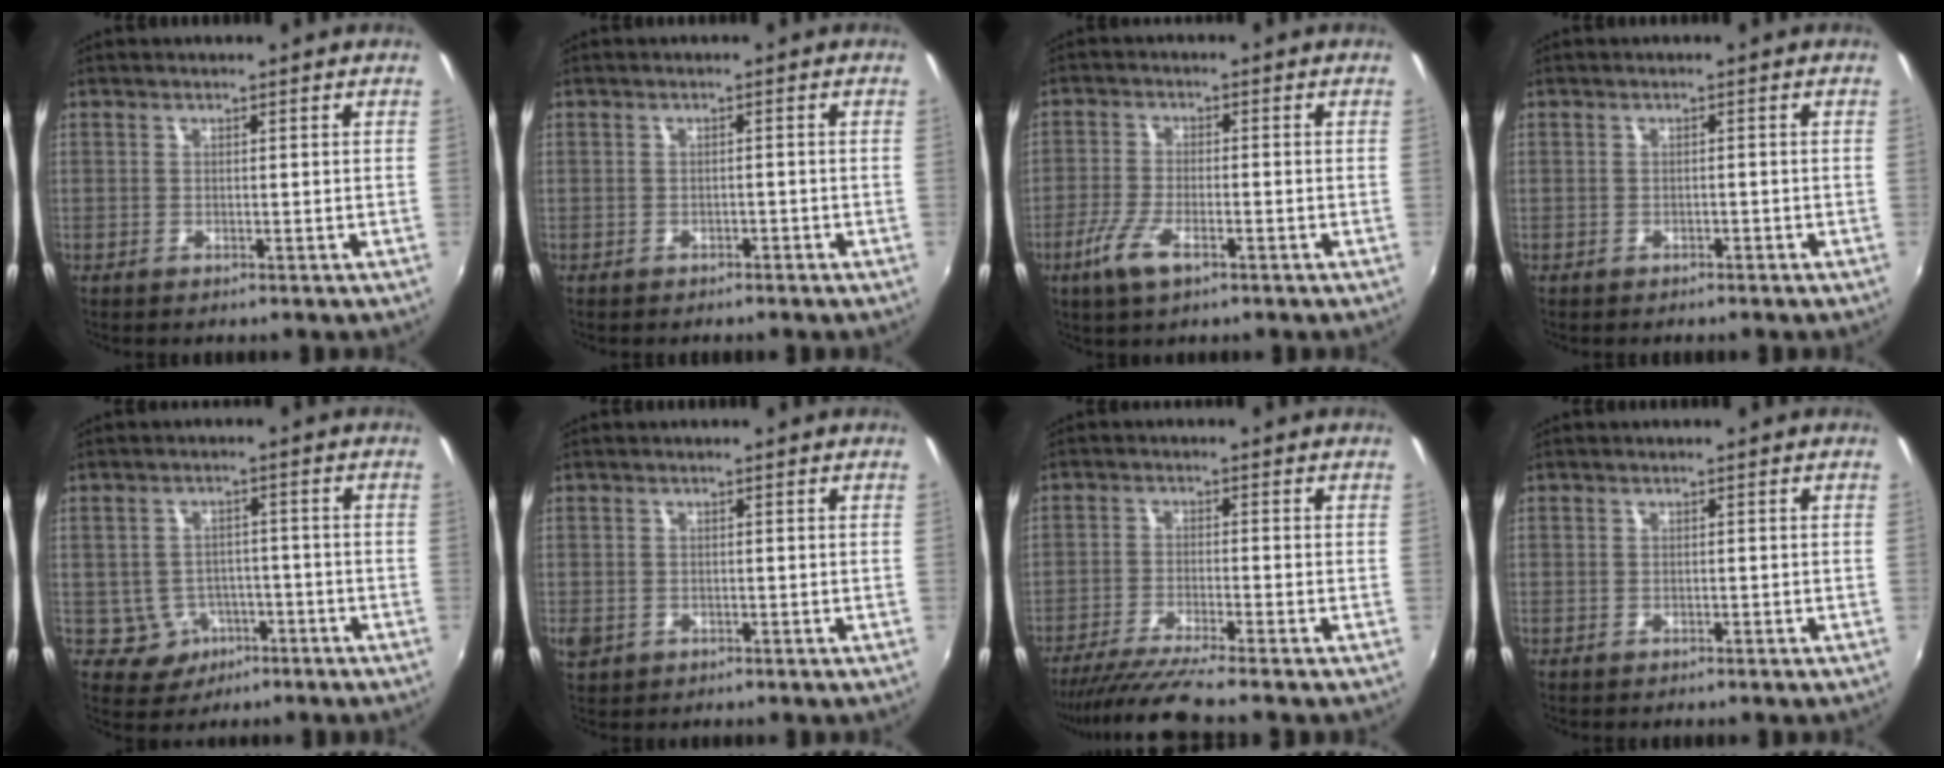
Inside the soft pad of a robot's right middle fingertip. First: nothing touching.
{"total": 1.7, "force": [-1.5, 0.7, 0.3], "torque": [-0.008, -0.004, -0.022]}
{"total": 6.4, "force": [-3.5, 1.8, 5.0], "torque": [-0.115, -0.011, -0.069]}
{"total": 1.3, "force": [-1.2, 0.5, 0.2], "torque": [-0.007, -0.002, -0.017]}
{"total": 5.7, "force": [-2.7, 4.9, 1.0], "torque": [-0.032, 0.014, -0.026]}
{"total": 3.3, "force": [-1.0, 2.7, 1.6], "torque": [-0.034, -0.006, -0.016]}
{"total": 8.3, "force": [-7.2, -1.2, 4.0], "torque": [-0.093, -0.025, -0.127]}
{"total": 0.6, "force": [-0.5, 0.3, -0.1], "torque": [-0.001, 0.000, -0.009]}